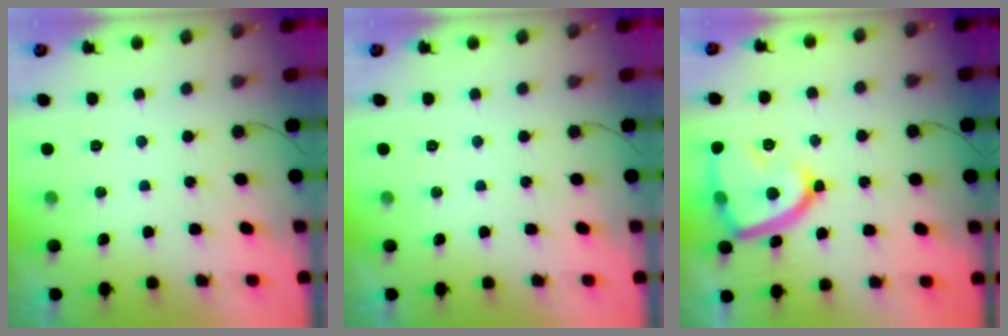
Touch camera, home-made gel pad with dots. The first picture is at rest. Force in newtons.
{"total": 0.0}
{"total": 17.7, "press": 17.6, "slide": 1.6}